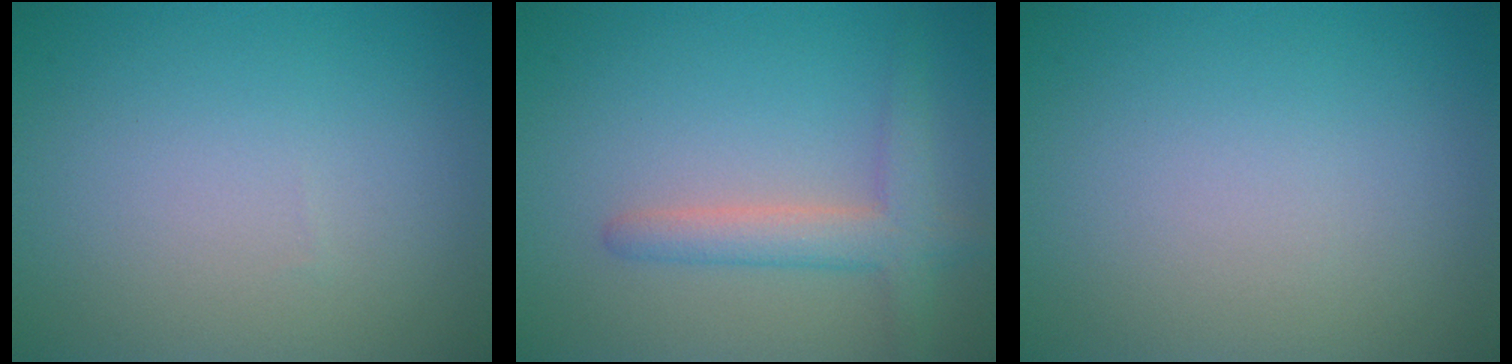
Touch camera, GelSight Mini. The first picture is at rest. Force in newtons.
{"total": 3.3, "press": 3.3, "slide": 0.2}
{"total": 0.0}